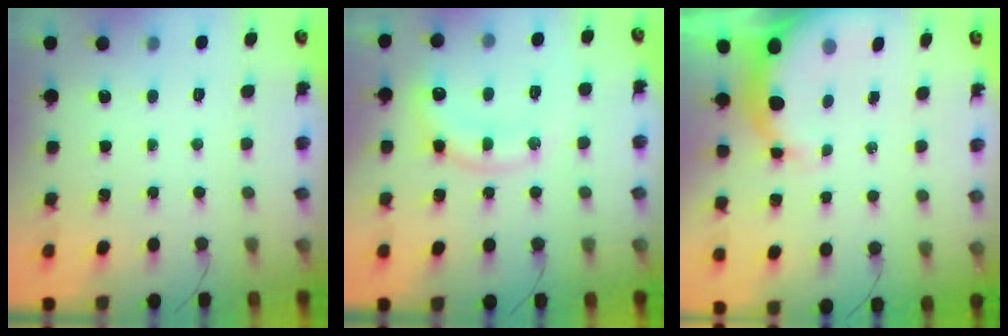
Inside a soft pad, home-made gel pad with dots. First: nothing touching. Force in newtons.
{"total": 12.7, "press": 12.7, "slide": 0.9}
{"total": 7.4, "press": 7.2, "slide": 1.7}